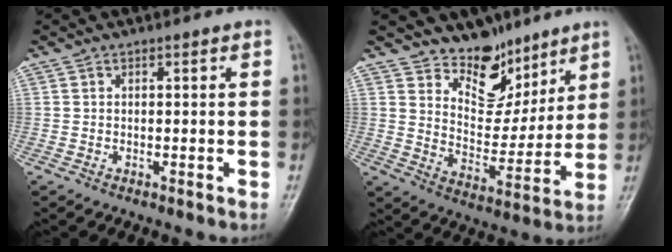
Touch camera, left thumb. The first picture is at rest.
{"total": 11.4, "force": [8.7, 6.6, 3.2], "torque": [-0.007, -0.066, 0.155]}